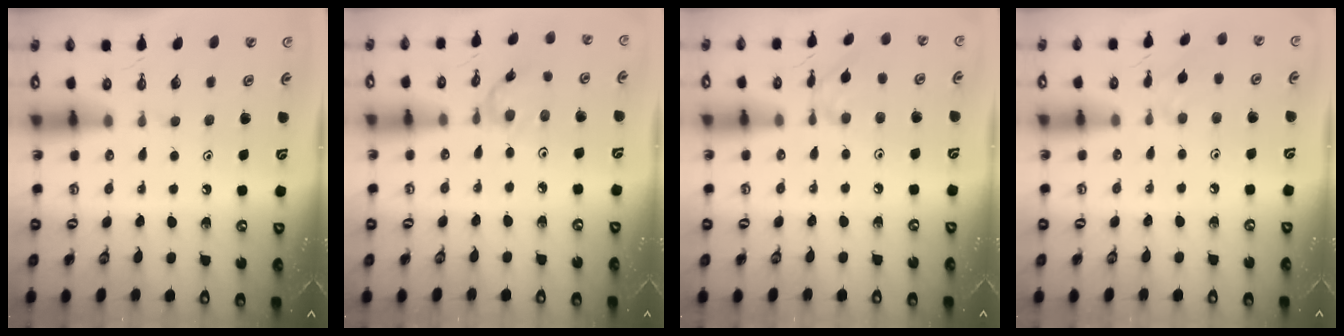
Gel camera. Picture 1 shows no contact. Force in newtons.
{"total": 2.0, "press": 2.0, "slide": 0.3}
{"total": 2.4, "press": 2.4, "slide": 0.2}
{"total": 4.7, "press": 4.6, "slide": 0.7}